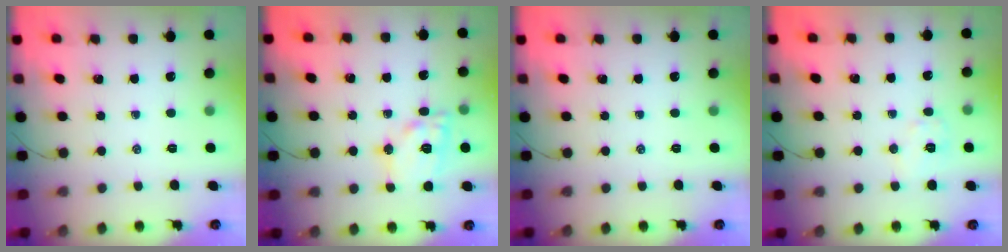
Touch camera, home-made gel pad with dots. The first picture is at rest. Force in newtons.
{"total": 13.6, "press": 13.5, "slide": 1.6}
{"total": 0.0}
{"total": 5.8, "press": 5.8, "slide": 0.7}